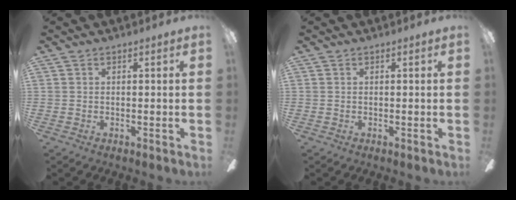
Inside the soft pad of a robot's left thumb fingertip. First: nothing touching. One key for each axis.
{"total": 0.0}